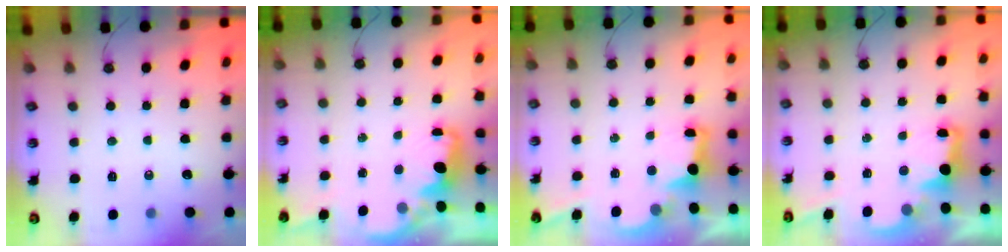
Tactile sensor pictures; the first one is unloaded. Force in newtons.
{"total": 1.5, "press": 1.3, "slide": 0.7}
{"total": 2.9, "press": 2.8, "slide": 0.9}
{"total": 2.7, "press": 2.7, "slide": 0.6}